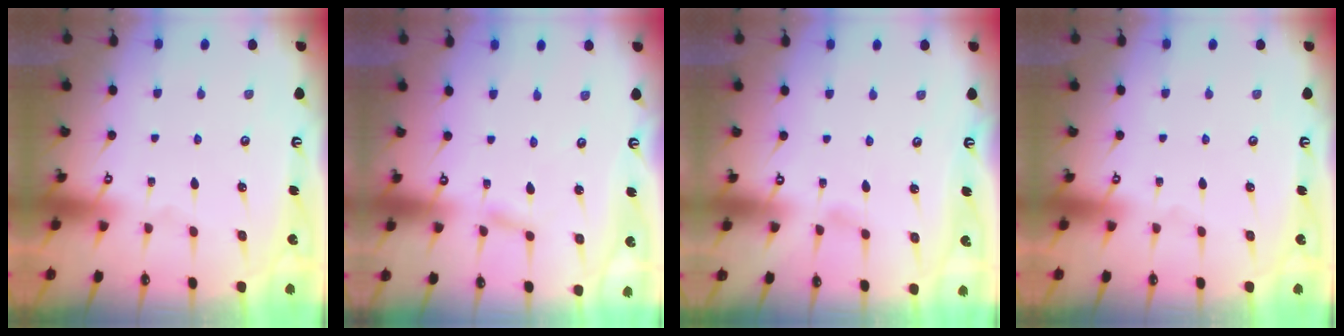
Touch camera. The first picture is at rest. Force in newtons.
{"total": 1.5, "press": 1.5, "slide": 0.2}
{"total": 2.4, "press": 2.4, "slide": 0.3}
{"total": 0.0}